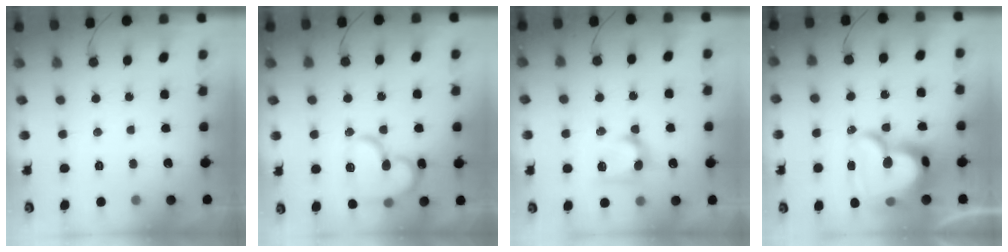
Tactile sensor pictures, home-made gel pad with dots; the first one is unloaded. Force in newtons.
{"total": 17.4, "press": 17.3, "slide": 1.8}
{"total": 10.6, "press": 10.6, "slide": 0.2}
{"total": 27.1, "press": 27.0, "slide": 2.4}